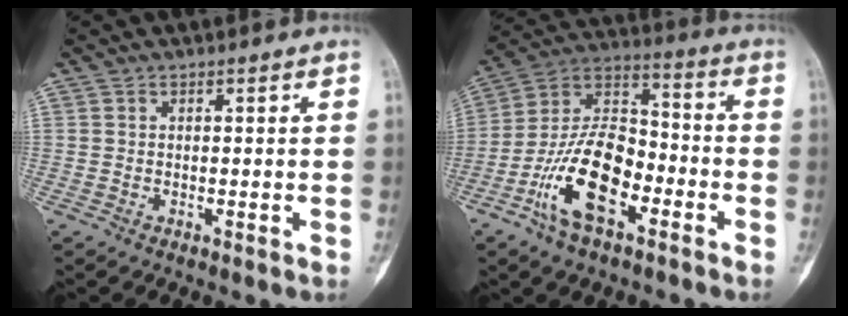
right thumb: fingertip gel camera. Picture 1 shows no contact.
{"total": 17.1, "force": [-7.2, 8.7, 12.9], "torque": [-0.222, 0.058, -0.137]}